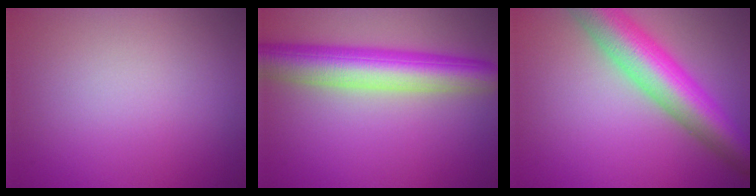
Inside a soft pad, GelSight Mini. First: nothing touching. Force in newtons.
{"total": 7.5, "press": 7.5, "slide": 0.1}
{"total": 8.8, "press": 8.8, "slide": 0.4}